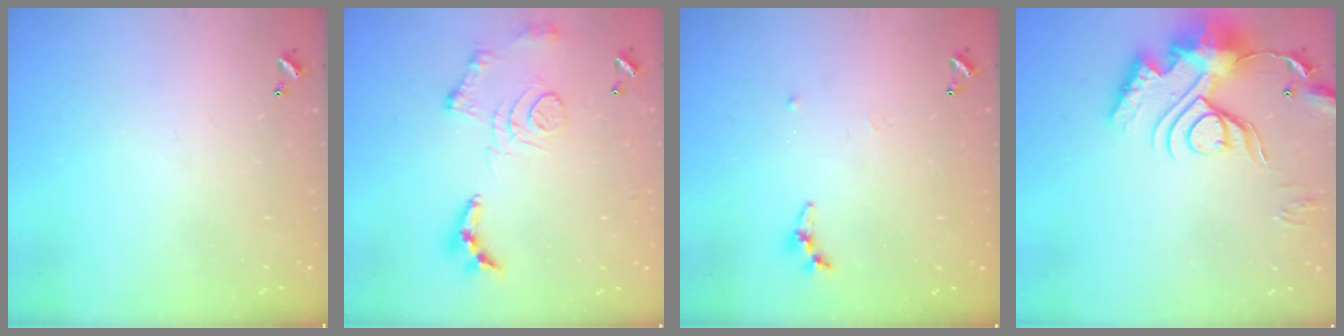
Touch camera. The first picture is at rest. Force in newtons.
{"total": 12.5, "press": 12.5, "slide": 1.1}
{"total": 6.2, "press": 6.1, "slide": 0.7}
{"total": 18.4, "press": 18.3, "slide": 1.8}